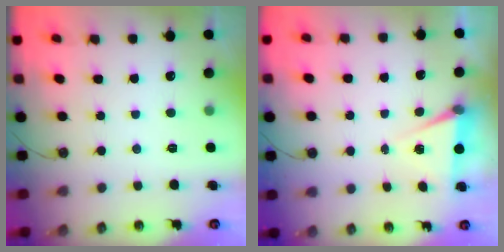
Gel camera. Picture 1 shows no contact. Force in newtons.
{"total": 5.2, "press": 2.6, "slide": 4.5}